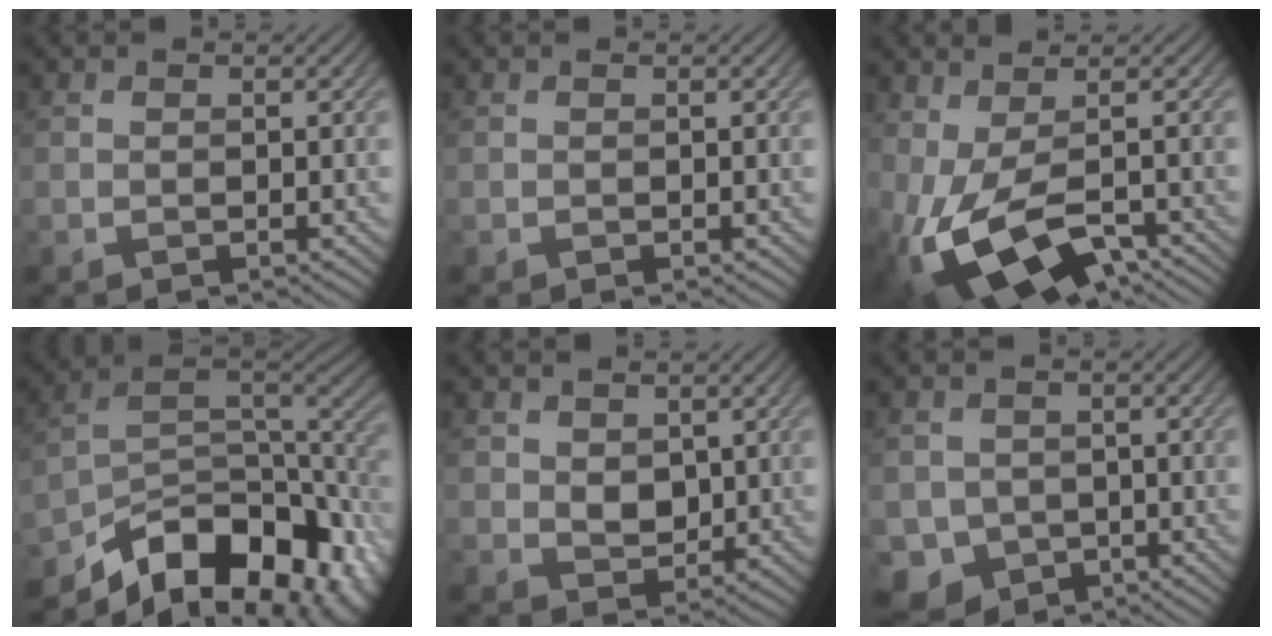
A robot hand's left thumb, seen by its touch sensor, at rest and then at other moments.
{"total": 0.0}
{"total": 12.8, "force": [-4.5, 6.0, 10.4], "torque": [-0.216, -0.032, -0.053]}
{"total": 14.8, "force": [-9.9, 7.0, 8.5], "torque": [-0.162, -0.027, -0.148]}
{"total": 3.2, "force": [1.4, 2.3, 1.7], "torque": [-0.044, -0.006, 0.024]}
{"total": 4.3, "force": [-1.4, 3.8, 1.3], "torque": [-0.037, -0.020, -0.028]}